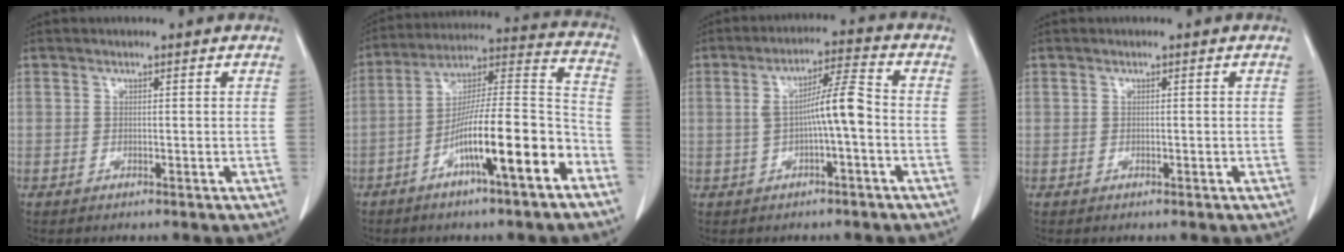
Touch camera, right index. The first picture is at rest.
{"total": 16.4, "force": [-7.7, 1.5, 14.4], "torque": [-0.238, 0.009, -0.127]}
{"total": 6.8, "force": [-0.7, 0.2, 6.7], "torque": [-0.115, 0.019, -0.011]}
{"total": 0.0}